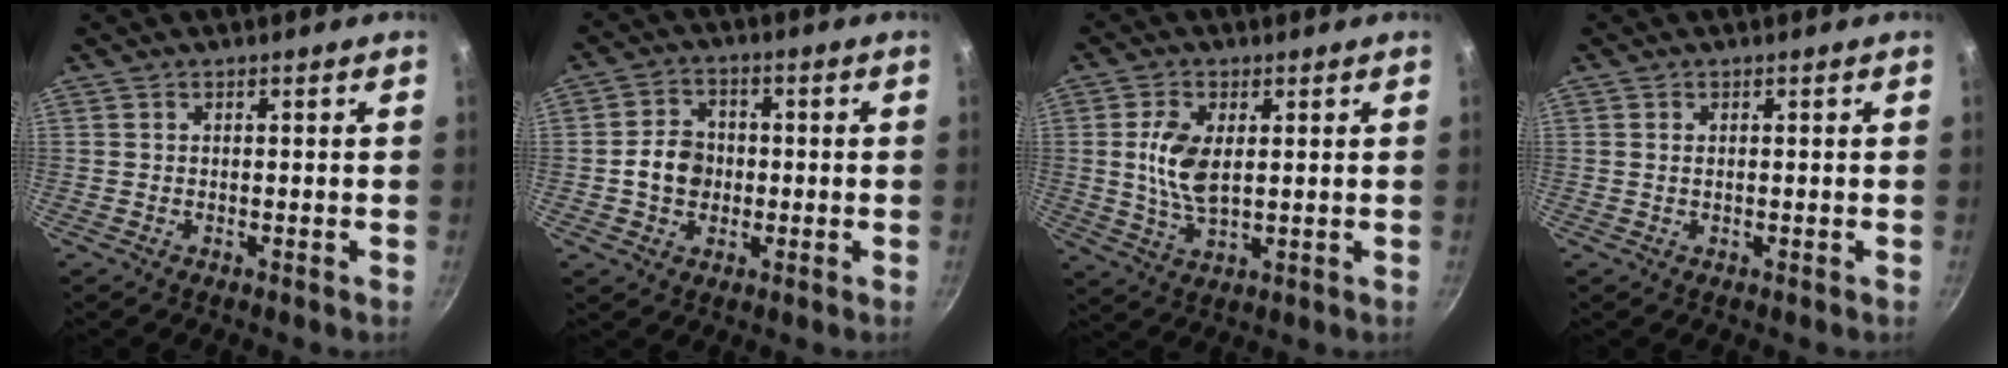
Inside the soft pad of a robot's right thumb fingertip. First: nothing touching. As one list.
[{"total": 6.9, "force": [-0.7, 5.8, 3.7], "torque": [-0.036, 0.015, -0.019]}, {"total": 8.2, "force": [1.4, 4.3, 6.9], "torque": [-0.134, -0.008, 0.028]}, {"total": 0.7, "force": [0.2, 0.3, 0.5], "torque": [-0.010, 0.001, 0.003]}]